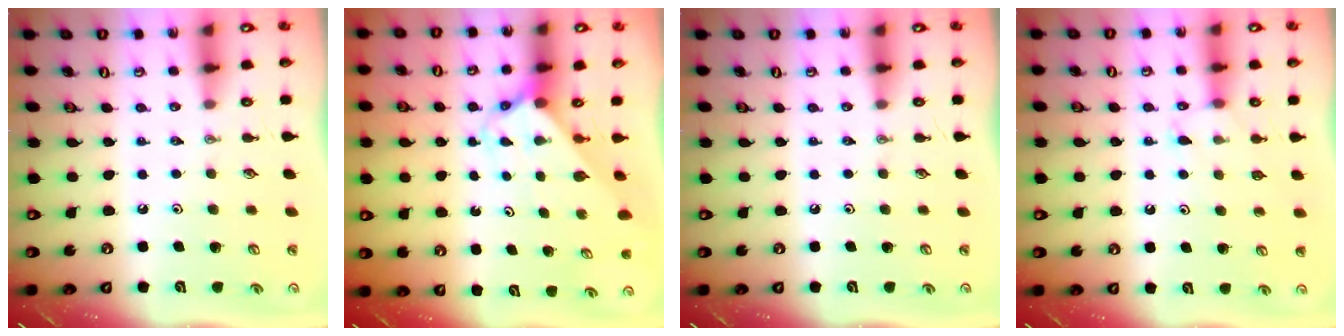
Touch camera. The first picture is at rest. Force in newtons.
{"total": 2.3, "press": 2.3, "slide": 0.1}
{"total": 0.0}
{"total": 7.0, "press": 7.0, "slide": 0.6}